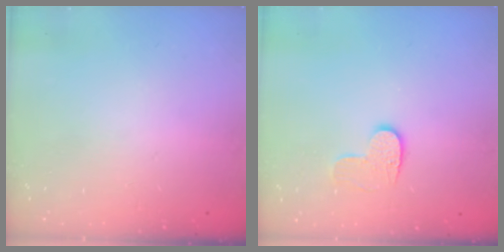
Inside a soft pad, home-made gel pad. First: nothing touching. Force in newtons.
{"total": 6.1, "press": 6.1, "slide": 0.5}